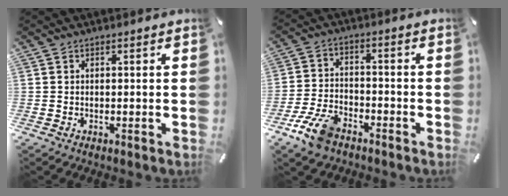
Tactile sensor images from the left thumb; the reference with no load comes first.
{"total": 9.3, "force": [-6.0, 4.7, 5.3], "torque": [-0.112, 0.028, -0.111]}